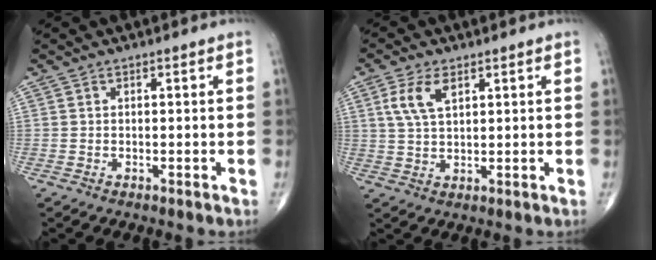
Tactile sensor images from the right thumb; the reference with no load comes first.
{"total": 6.0, "force": [2.4, 3.0, 4.6], "torque": [-0.097, -0.003, 0.051]}